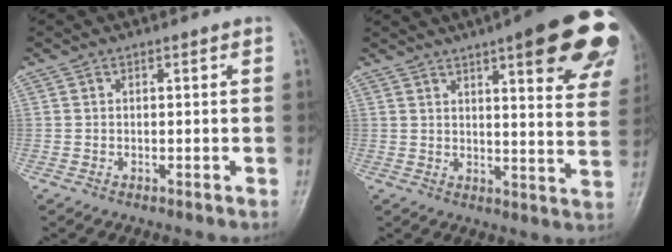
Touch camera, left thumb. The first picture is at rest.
{"total": 22.4, "force": [12.5, 5.6, 17.7], "torque": [-0.188, -0.031, 0.146]}